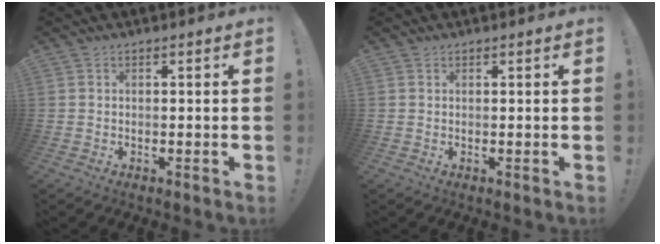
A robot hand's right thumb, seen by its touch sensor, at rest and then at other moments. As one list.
[{"total": 0.7, "force": [0.5, 0.4, 0.0], "torque": [0.006, -0.003, 0.009]}]